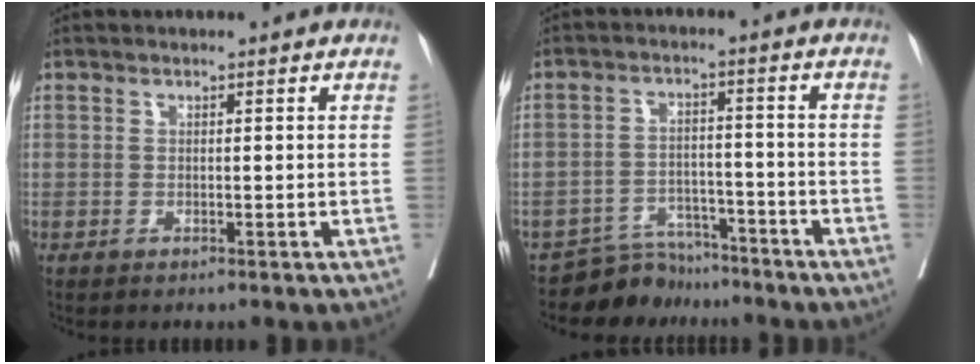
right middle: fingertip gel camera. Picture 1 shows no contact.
{"total": 5.6, "force": [-5.2, 1.9, -0.7], "torque": [0.013, 0.013, -0.087]}